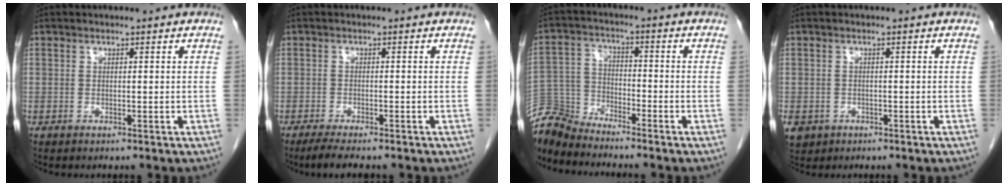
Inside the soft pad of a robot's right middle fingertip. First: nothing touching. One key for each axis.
{"total": 4.5, "fx": -3.7, "fy": 0.5, "fz": 2.6, "tx": -0.044, "ty": -0.012, "tz": -0.056}
{"total": 7.6, "fx": -7.6, "fy": 0.4, "fz": -0.1, "tx": -0.007, "ty": 0.003, "tz": -0.154}
{"total": 5.3, "fx": -2.6, "fy": 4.4, "fz": 1.4, "tx": -0.038, "ty": -0.002, "tz": -0.038}